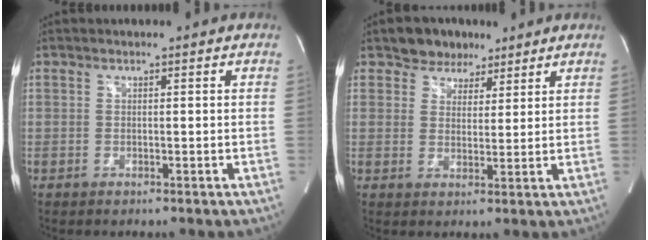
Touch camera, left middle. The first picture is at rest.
{"total": 5.4, "force": [3.9, 3.6, 1.0], "torque": [-0.012, 0.009, 0.066]}